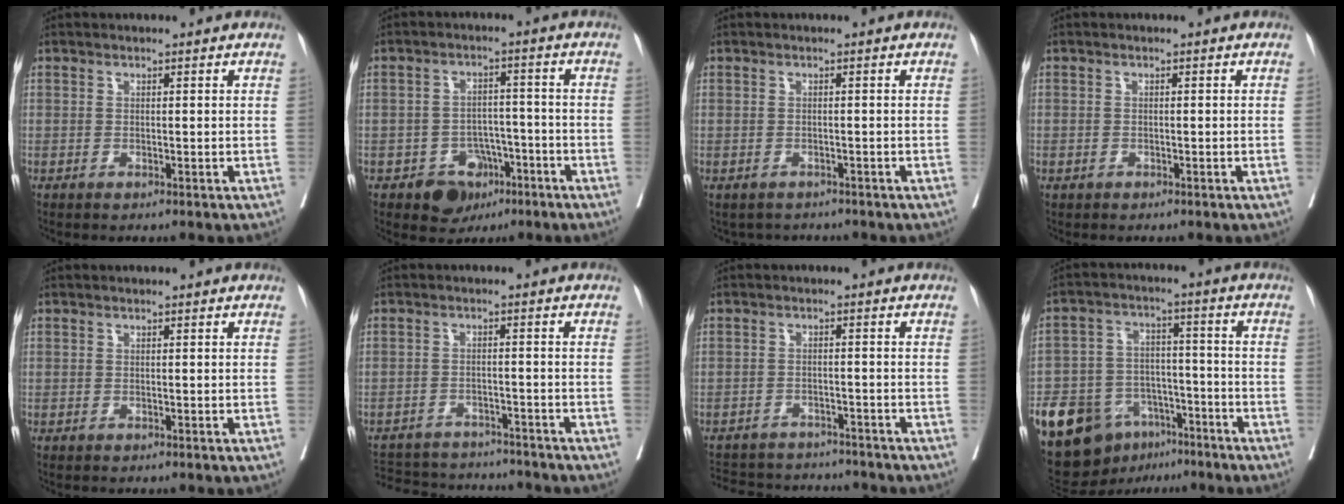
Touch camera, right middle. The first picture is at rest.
{"total": 6.0, "force": [-3.4, 4.6, 1.9], "torque": [-0.019, 0.013, -0.043]}
{"total": 3.0, "force": [-2.7, 1.4, 0.0], "torque": [0.000, 0.003, -0.037]}
{"total": 0.5, "force": [-0.4, 0.4, 0.1], "torque": [0.001, 0.003, -0.009]}
{"total": 0.0}
{"total": 13.8, "force": [-12.9, 3.8, 3.4], "torque": [-0.069, 0.008, -0.174]}
{"total": 12.4, "force": [-11.5, 3.7, 2.8], "torque": [-0.056, 0.010, -0.153]}
{"total": 17.1, "force": [-10.2, 10.8, 8.5], "torque": [-0.160, 0.027, -0.165]}